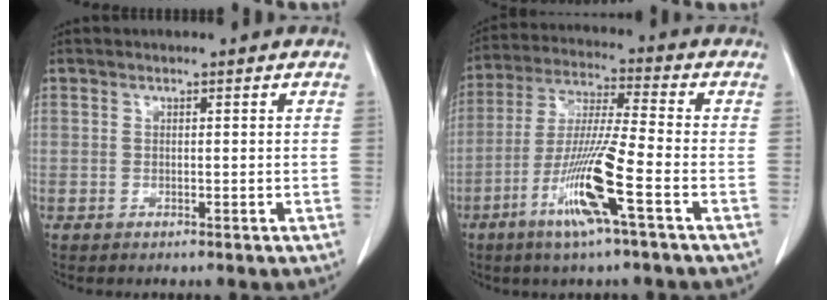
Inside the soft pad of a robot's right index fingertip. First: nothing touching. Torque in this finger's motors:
{"motor_torque": [1.76, -0.14, 0.37, 0.21]}